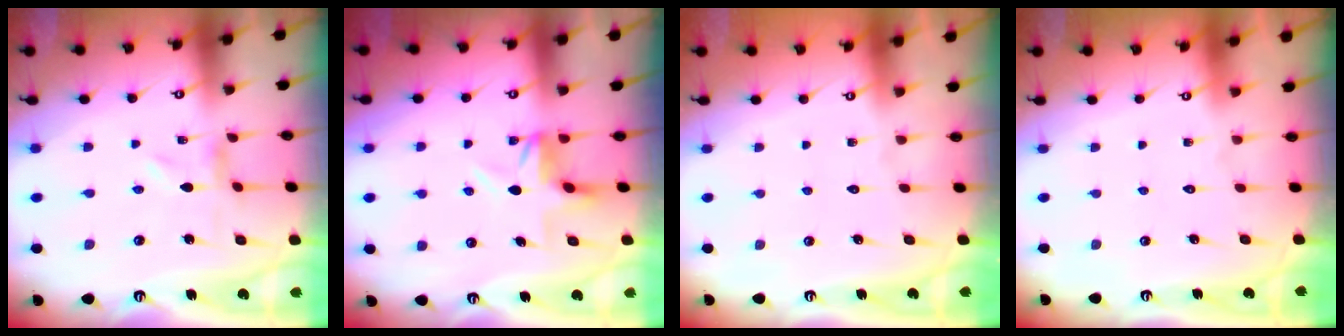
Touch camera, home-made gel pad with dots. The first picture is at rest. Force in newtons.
{"total": 3.9, "press": 3.9, "slide": 0.4}
{"total": 1.6, "press": 1.6, "slide": 0.2}
{"total": 1.7, "press": 1.7, "slide": 0.1}